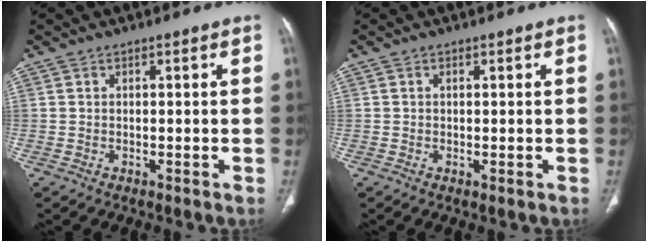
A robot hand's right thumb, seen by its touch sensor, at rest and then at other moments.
{"total": 0.6, "force": [0.1, 0.2, 0.6], "torque": [-0.016, -0.003, 0.003]}